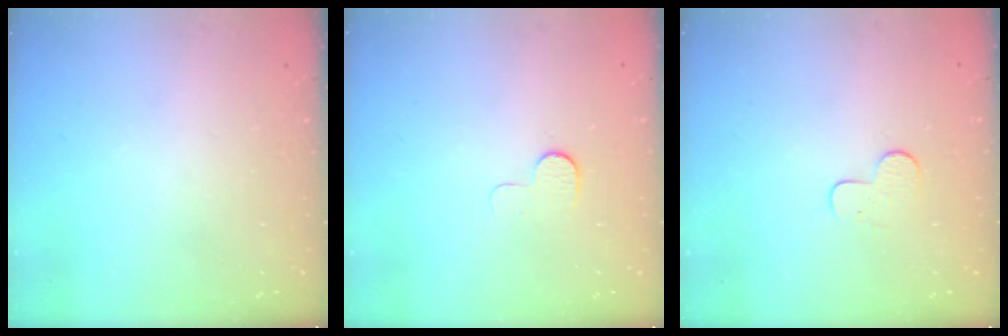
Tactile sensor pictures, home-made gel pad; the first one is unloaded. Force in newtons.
{"total": 6.5, "press": 6.5, "slide": 0.5}
{"total": 5.5, "press": 5.5, "slide": 0.5}